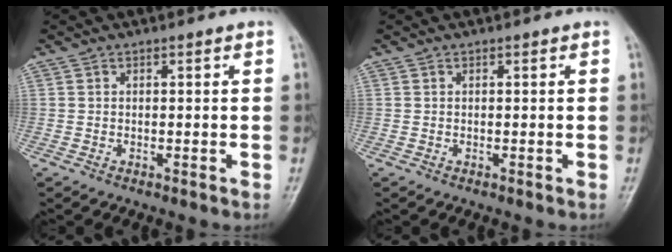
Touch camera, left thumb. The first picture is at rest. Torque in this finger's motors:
{"motor_torque": [0.00, 0.00, 0.00, -0.01, 0.00]}